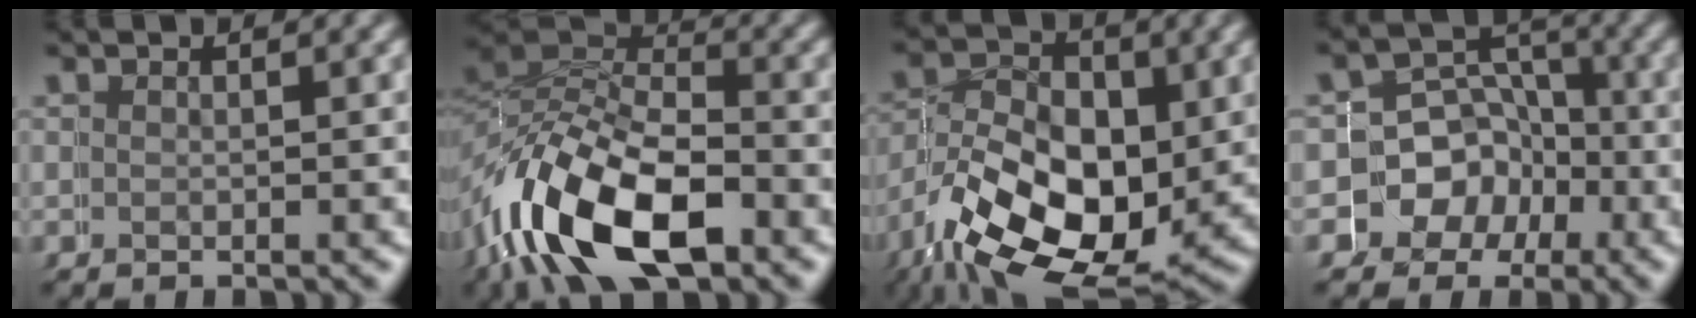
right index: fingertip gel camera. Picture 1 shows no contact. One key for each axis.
{"total": 10.5, "fx": -3.8, "fy": 6.9, "fz": 7.0, "tx": -0.145, "ty": -0.037, "tz": -0.054}
{"total": 11.9, "fx": -3.5, "fy": 8.7, "fz": 7.3, "tx": -0.150, "ty": -0.051, "tz": -0.033}
{"total": 7.9, "fx": -1.6, "fy": 7.7, "fz": 0.3, "tx": -0.004, "ty": -0.015, "tz": -0.038}